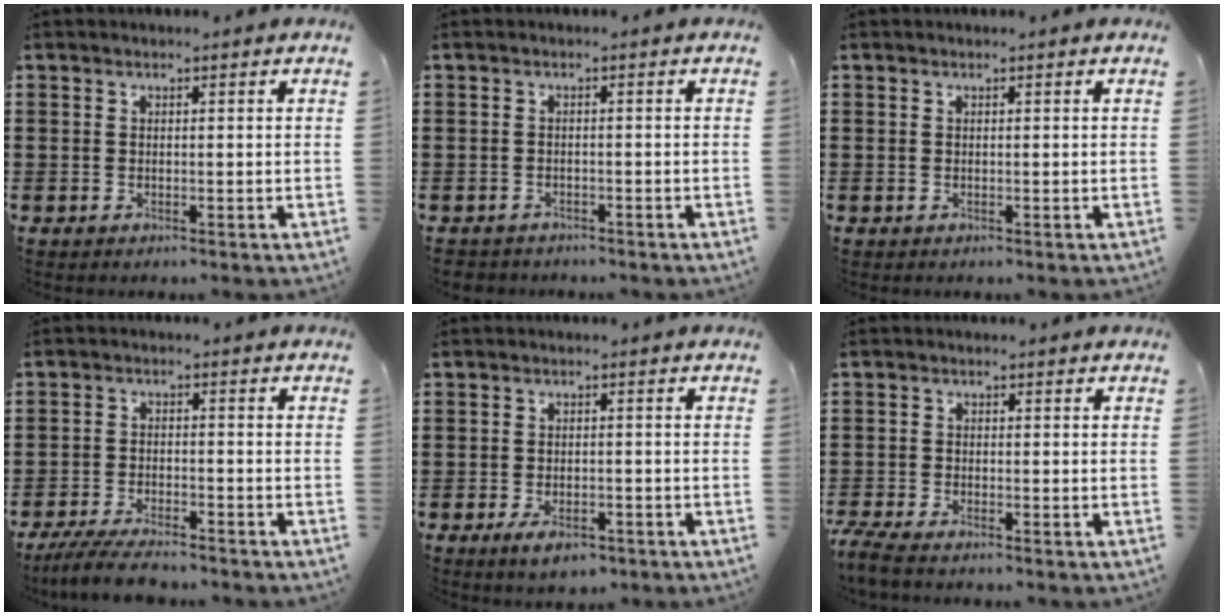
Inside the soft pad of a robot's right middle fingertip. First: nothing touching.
{"total": 1.2, "force": [-1.2, 0.4, -0.1], "torque": [-0.002, 0.002, -0.027]}
{"total": 0.0}
{"total": 5.1, "force": [-4.6, 0.6, 2.1], "torque": [-0.046, -0.008, -0.090]}
{"total": 3.1, "force": [-2.2, 1.2, 1.9], "torque": [-0.039, 0.002, -0.042]}
{"total": 2.5, "force": [-2.2, 0.1, 1.1], "torque": [-0.033, -0.004, -0.048]}